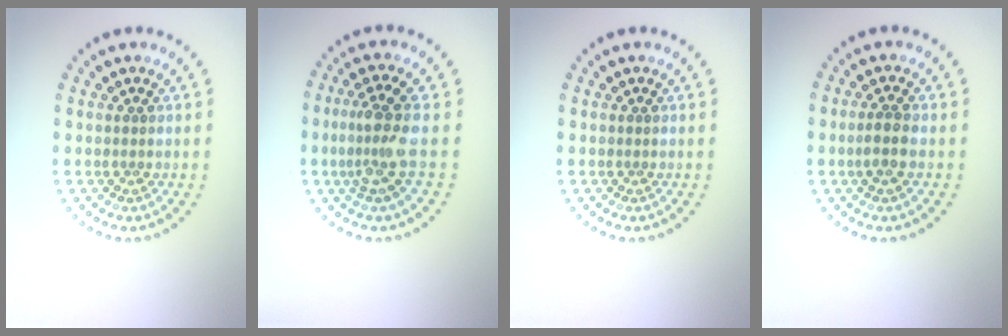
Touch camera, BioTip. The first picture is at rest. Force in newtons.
{"total": 3.3, "press": 2.6, "slide": 2.0}
{"total": 0.0}
{"total": 2.0, "press": 1.8, "slide": 0.8}